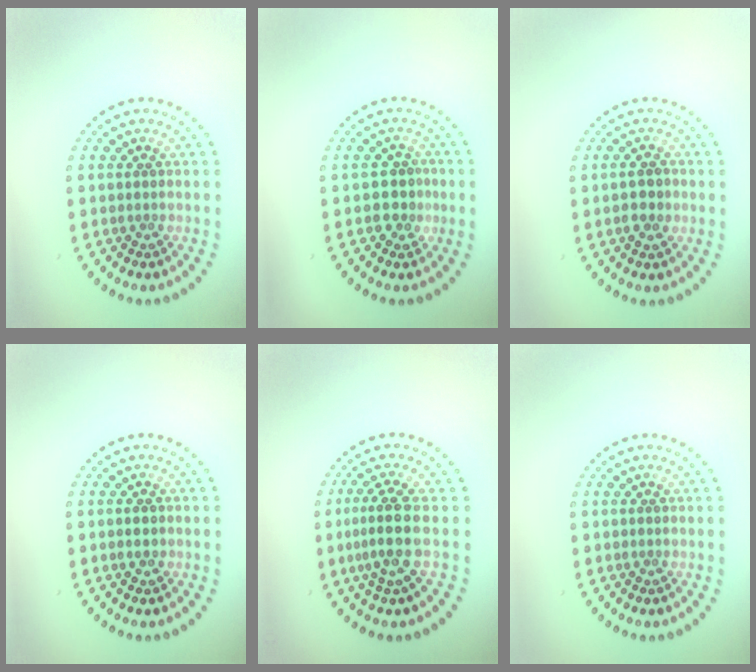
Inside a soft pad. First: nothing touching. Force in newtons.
{"total": 2.4, "press": 2.2, "slide": 1.0}
{"total": 2.2, "press": 2.2, "slide": 0.3}
{"total": 1.3, "press": 1.3, "slide": 0.3}
{"total": 3.2, "press": 2.4, "slide": 2.1}
{"total": 0.0}